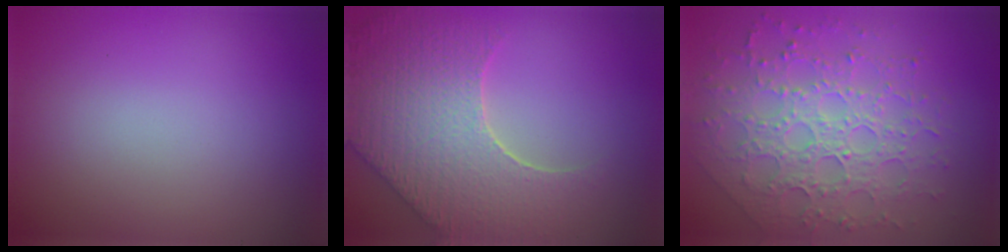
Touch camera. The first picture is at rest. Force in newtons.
{"total": 9.1, "press": 6.4, "slide": 6.4}
{"total": 7.4, "press": 5.4, "slide": 5.1}